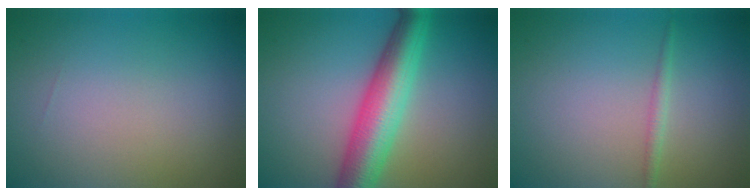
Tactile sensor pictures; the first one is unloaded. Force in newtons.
{"total": 7.0, "press": 7.0, "slide": 0.1}
{"total": 1.0, "press": 1.0, "slide": 0.1}